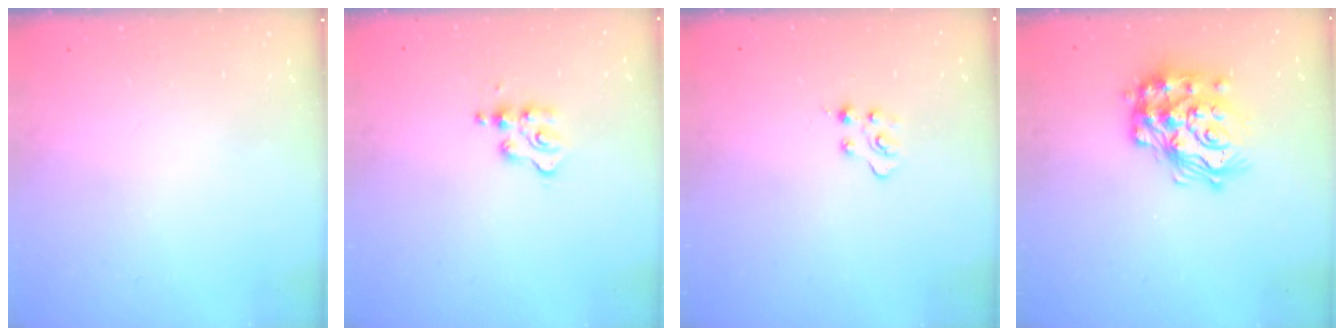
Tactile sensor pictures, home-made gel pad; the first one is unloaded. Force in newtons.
{"total": 4.4, "press": 4.4, "slide": 0.6}
{"total": 2.9, "press": 2.9, "slide": 0.3}
{"total": 20.3, "press": 20.3, "slide": 1.4}